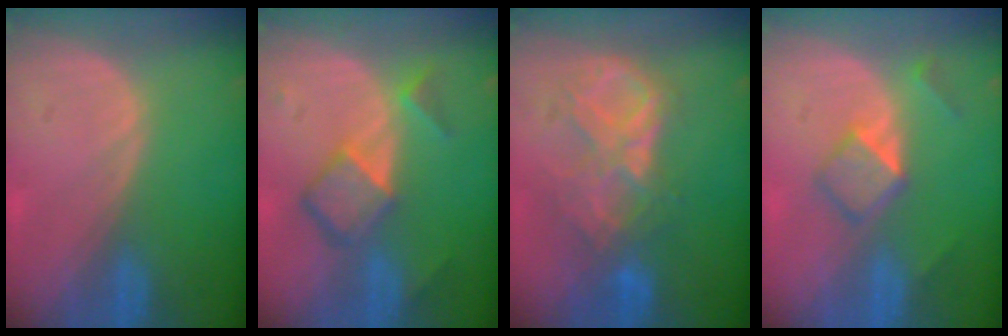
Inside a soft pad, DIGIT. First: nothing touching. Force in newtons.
{"total": 6.8, "press": 5.8, "slide": 3.6}
{"total": 8.7, "press": 7.6, "slide": 4.1}
{"total": 5.3, "press": 4.5, "slide": 2.8}